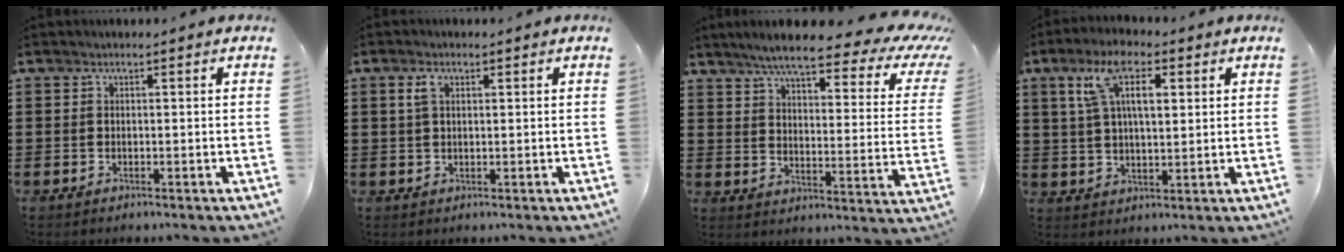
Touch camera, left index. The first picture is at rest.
{"total": 2.5, "force": [1.1, 1.1, 1.9], "torque": [-0.043, 0.006, 0.020]}
{"total": 7.6, "force": [5.9, 1.1, 4.7], "torque": [-0.101, -0.037, 0.093]}
{"total": 8.5, "force": [3.9, 3.4, 6.8], "torque": [-0.136, 0.011, 0.067]}